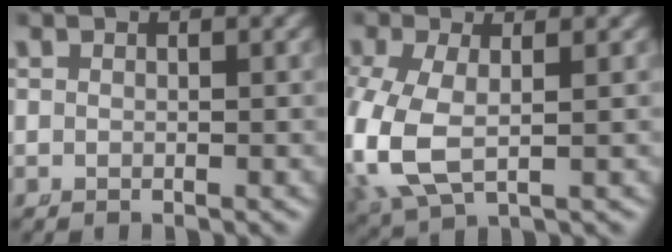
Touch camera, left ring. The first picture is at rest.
{"total": 7.4, "force": [-0.8, 5.4, 5.0], "torque": [-0.160, -0.034, 0.007]}